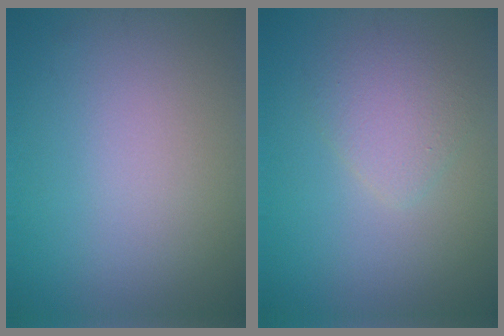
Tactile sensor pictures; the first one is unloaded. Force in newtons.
{"total": 2.4, "press": 2.4, "slide": 0.2}